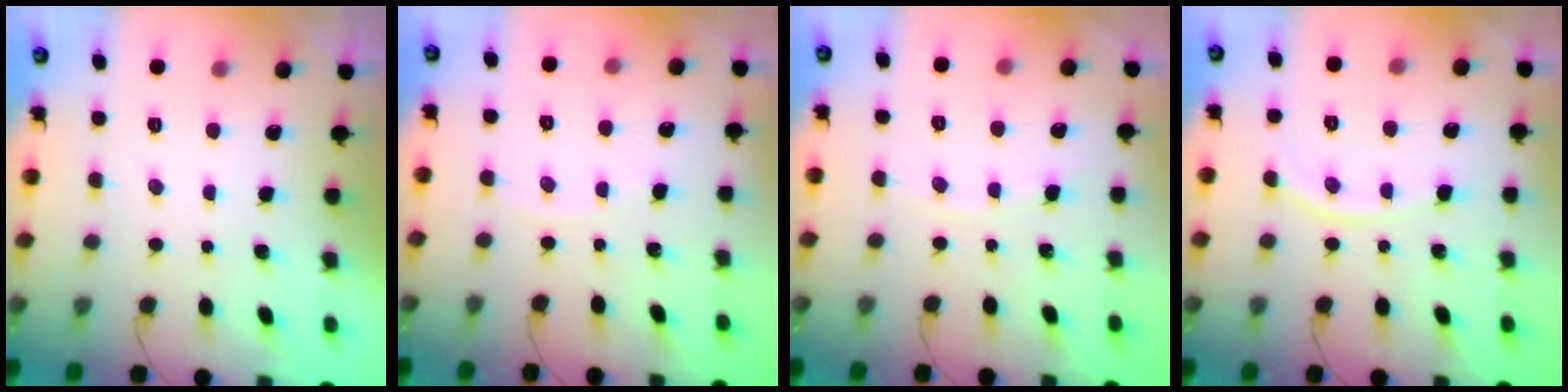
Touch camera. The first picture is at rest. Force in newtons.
{"total": 1.6, "press": 1.6, "slide": 0.2}
{"total": 2.6, "press": 2.6, "slide": 0.2}
{"total": 7.1, "press": 7.0, "slide": 1.0}